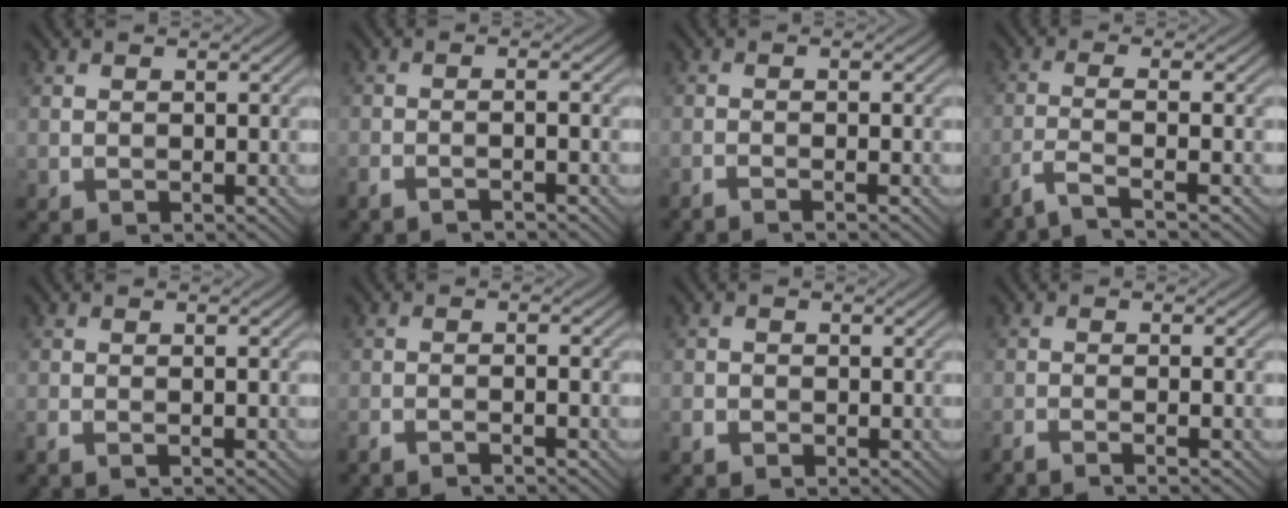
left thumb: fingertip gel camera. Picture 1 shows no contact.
{"total": 2.4, "force": [-1.6, 0.1, 1.8], "torque": [-0.025, 0.004, -0.042]}
{"total": 2.1, "force": [-1.1, 0.2, 1.8], "torque": [-0.021, 0.004, -0.034]}
{"total": 4.4, "force": [-2.8, 0.6, 3.4], "torque": [-0.053, 0.006, -0.077]}
{"total": 1.3, "force": [-0.7, 0.0, 1.1], "torque": [-0.021, 0.004, -0.017]}
{"total": 2.5, "force": [-1.8, 0.1, 1.7], "torque": [-0.023, 0.004, -0.046]}
{"total": 1.4, "force": [-1.1, 0.8, 0.5], "torque": [-0.009, -0.002, -0.025]}
{"total": 2.9, "force": [-1.7, 0.3, 2.3], "torque": [-0.026, 0.002, -0.048]}